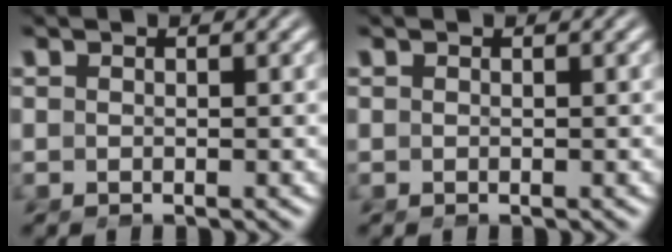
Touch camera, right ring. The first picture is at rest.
{"total": 0.0}